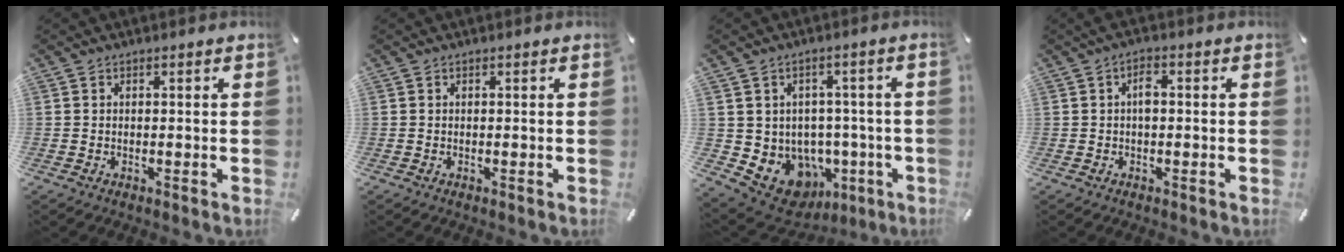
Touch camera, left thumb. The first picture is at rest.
{"total": 0.0}
{"total": 9.8, "force": [-2.8, 8.5, 3.8], "torque": [-0.071, -0.013, -0.035]}
{"total": 3.3, "force": [0.0, 1.4, 3.0], "torque": [-0.058, 0.008, -0.001]}